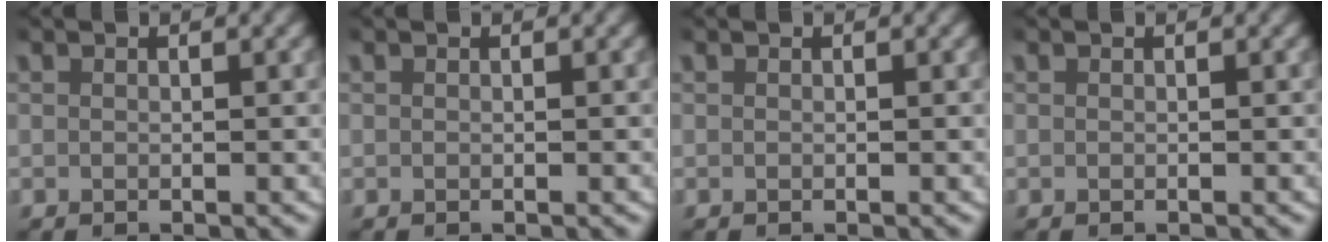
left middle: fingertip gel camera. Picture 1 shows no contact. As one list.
[{"total": 0.0}, {"total": 0.0}, {"total": 0.0}]